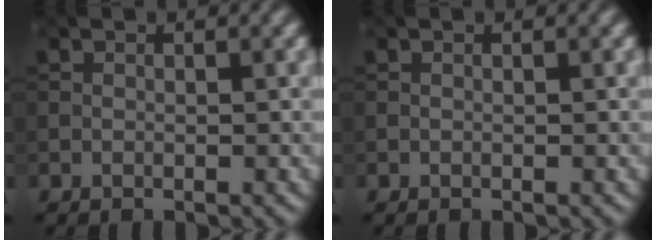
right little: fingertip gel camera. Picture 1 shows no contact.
{"total": 0.0}